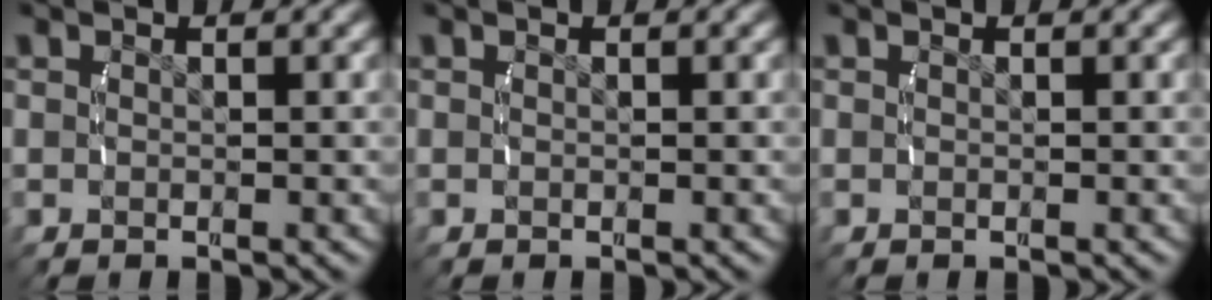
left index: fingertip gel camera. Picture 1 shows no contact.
{"total": 0.0}
{"total": 0.0}